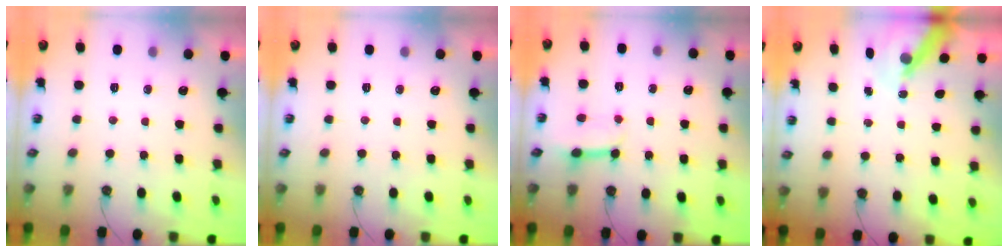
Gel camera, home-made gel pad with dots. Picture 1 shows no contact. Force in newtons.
{"total": 0.0}
{"total": 6.2, "press": 6.1, "slide": 0.7}
{"total": 7.7, "press": 7.7, "slide": 0.9}